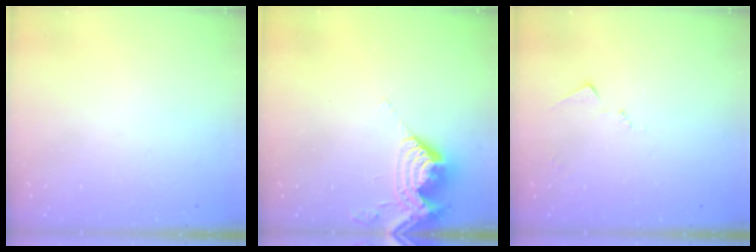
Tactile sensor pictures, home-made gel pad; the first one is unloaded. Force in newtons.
{"total": 9.6, "press": 9.5, "slide": 1.4}
{"total": 6.6, "press": 6.6, "slide": 0.7}